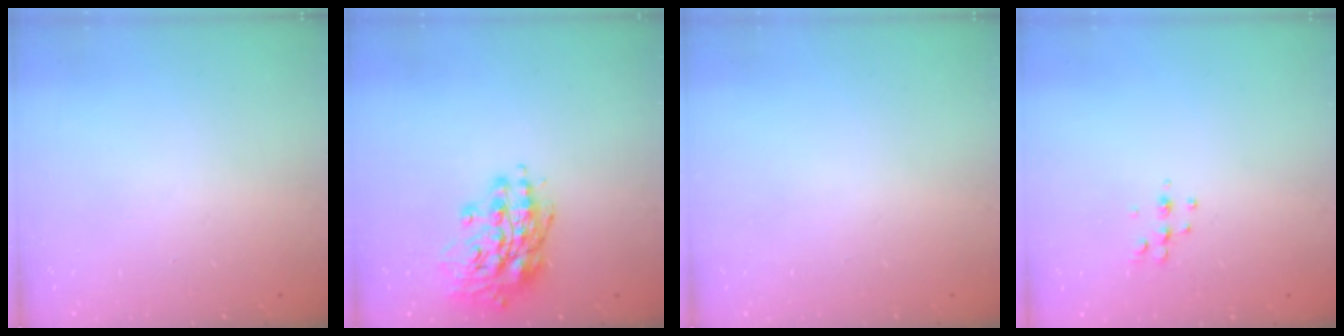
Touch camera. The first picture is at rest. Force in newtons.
{"total": 16.0, "press": 15.8, "slide": 2.7}
{"total": 0.0}
{"total": 4.5, "press": 4.3, "slide": 1.2}